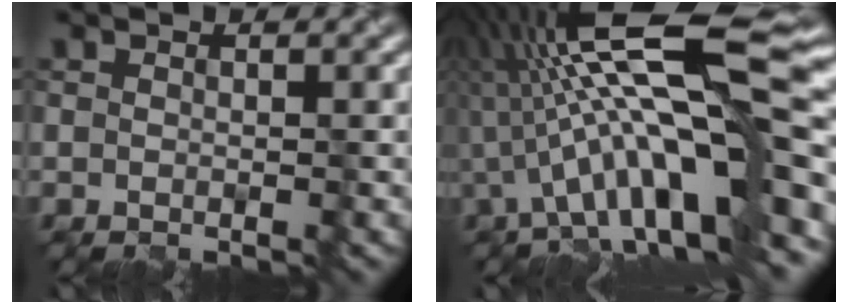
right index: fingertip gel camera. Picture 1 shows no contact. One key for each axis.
{"total": 15.0, "fx": -0.7, "fy": 3.6, "fz": 14.5, "tx": -0.224, "ty": 0.027, "tz": -0.013}